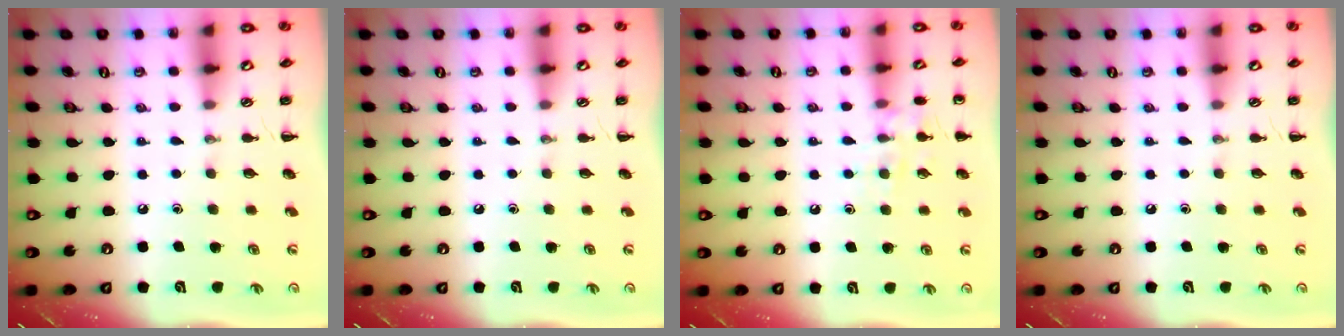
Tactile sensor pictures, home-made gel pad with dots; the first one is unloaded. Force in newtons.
{"total": 0.0}
{"total": 8.6, "press": 8.5, "slide": 1.0}
{"total": 0.0}